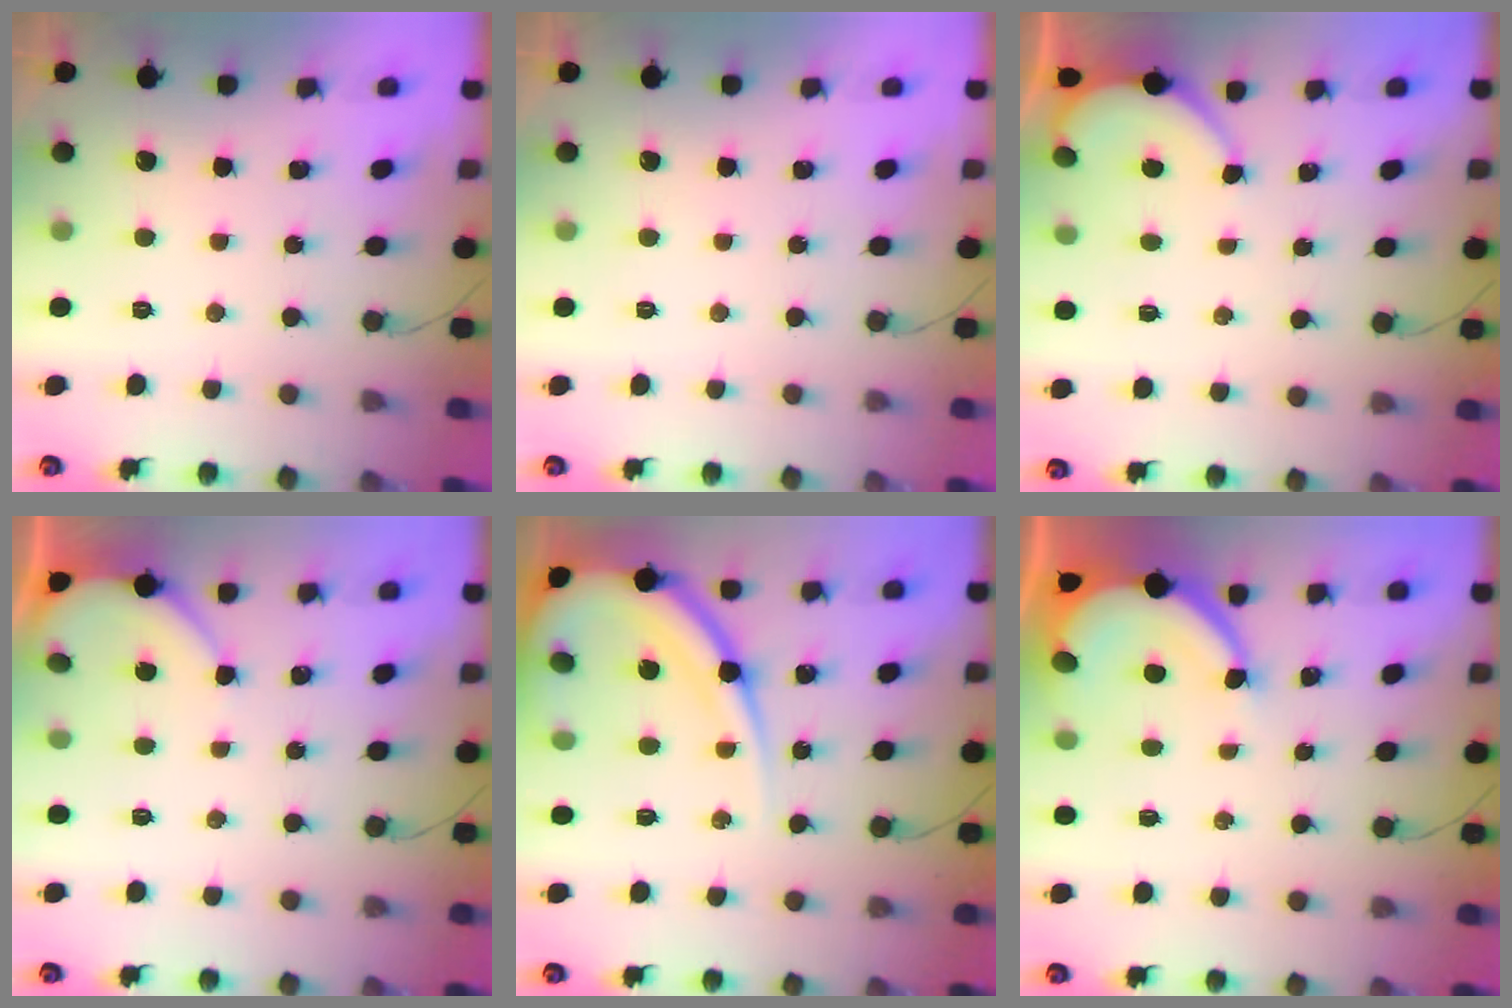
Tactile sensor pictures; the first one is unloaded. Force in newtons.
{"total": 0.0}
{"total": 2.3, "press": 2.3, "slide": 0.3}
{"total": 3.2, "press": 3.2, "slide": 0.4}
{"total": 15.9, "press": 15.8, "slide": 1.6}
{"total": 6.7, "press": 6.7, "slide": 0.2}